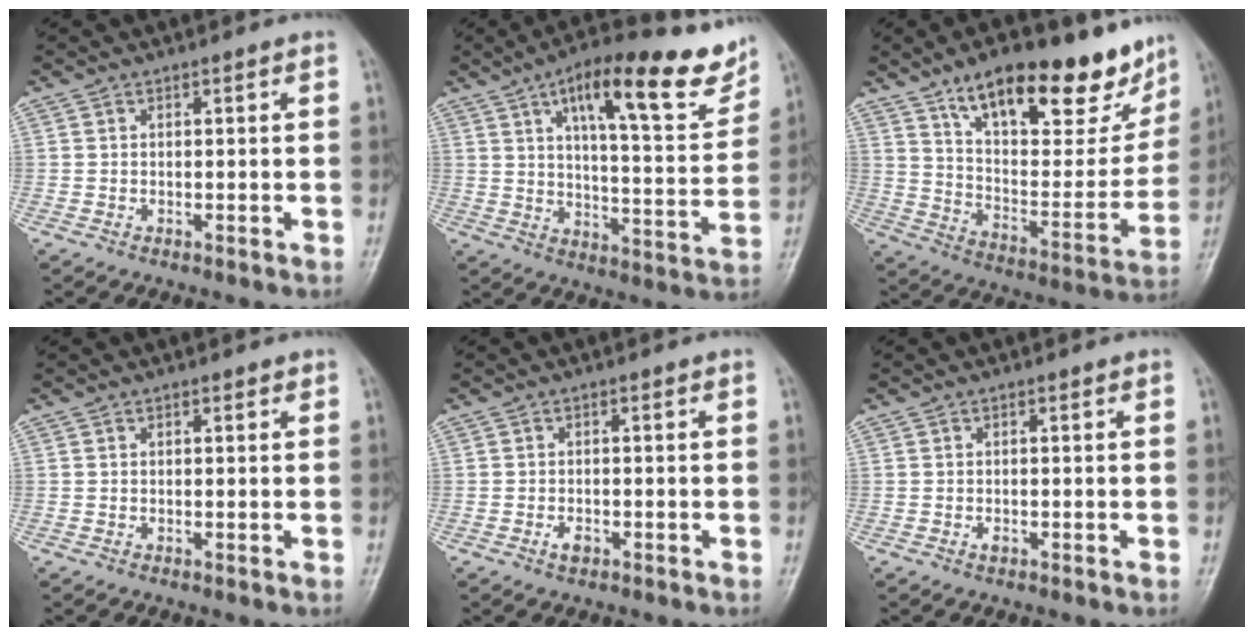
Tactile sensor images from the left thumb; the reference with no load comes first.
{"total": 20.3, "force": [11.8, 5.9, 15.4], "torque": [-0.186, -0.039, 0.176]}
{"total": 24.9, "force": [16.8, 9.7, 15.6], "torque": [-0.176, -0.058, 0.264]}
{"total": 0.9, "force": [0.6, 0.4, 0.5], "torque": [-0.005, -0.002, 0.006]}
{"total": 1.6, "force": [-0.7, 1.0, 1.1], "torque": [-0.019, 0.001, -0.013]}
{"total": 0.7, "force": [-0.2, 0.4, 0.5], "torque": [-0.007, -0.001, -0.004]}